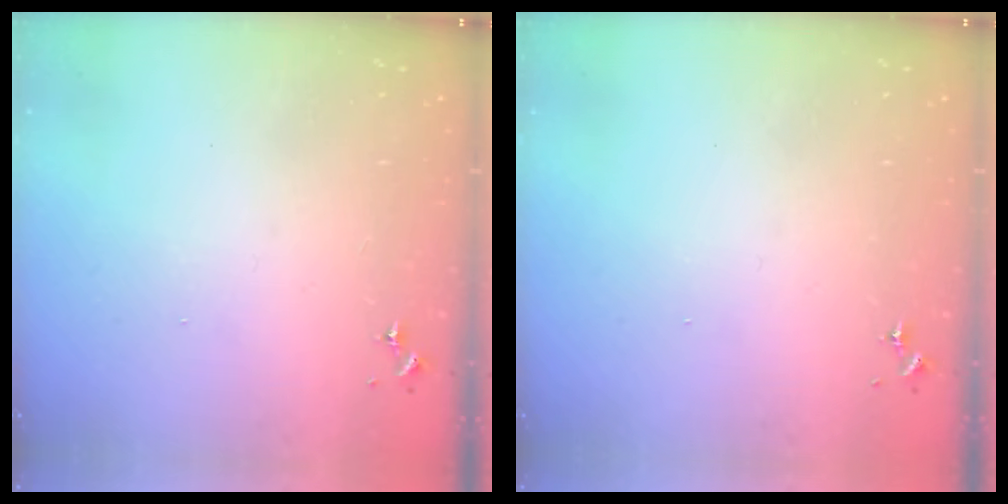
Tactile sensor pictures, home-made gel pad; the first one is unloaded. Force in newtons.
{"total": 0.0}